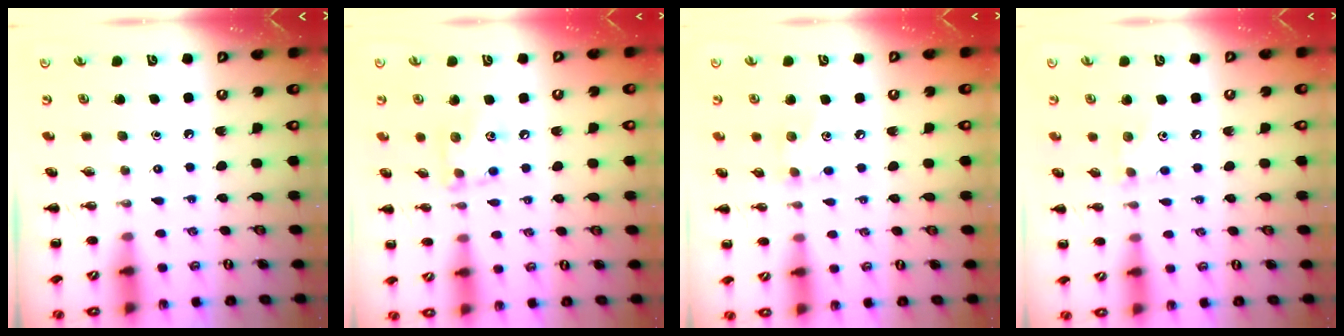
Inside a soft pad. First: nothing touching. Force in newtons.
{"total": 8.1, "press": 8.1, "slide": 0.4}
{"total": 7.2, "press": 7.1, "slide": 1.2}
{"total": 6.4, "press": 6.2, "slide": 1.6}